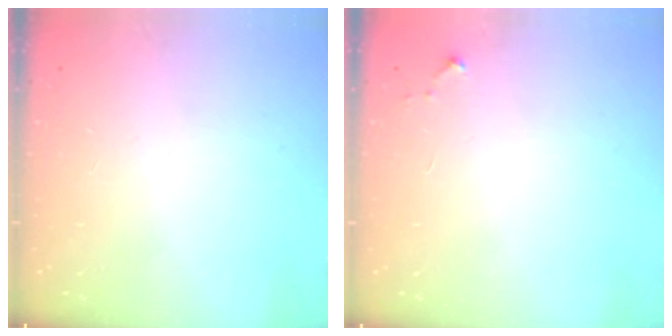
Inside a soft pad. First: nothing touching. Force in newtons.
{"total": 2.6, "press": 2.6, "slide": 0.4}